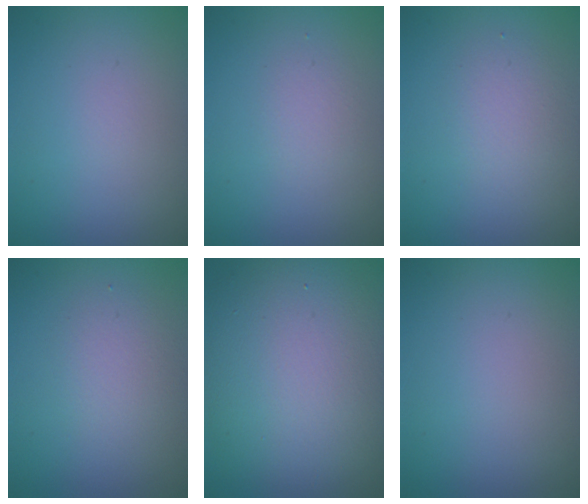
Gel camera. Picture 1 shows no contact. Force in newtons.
{"total": 1.1, "press": 1.1, "slide": 0.1}
{"total": 1.9, "press": 1.9, "slide": 0.2}
{"total": 1.9, "press": 1.9, "slide": 0.2}
{"total": 13.8, "press": 13.8, "slide": 0.7}
{"total": 0.0}